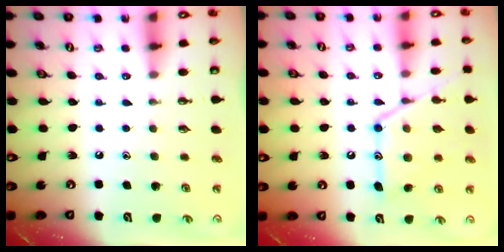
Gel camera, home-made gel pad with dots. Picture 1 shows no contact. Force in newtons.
{"total": 14.4, "press": 14.3, "slide": 1.1}